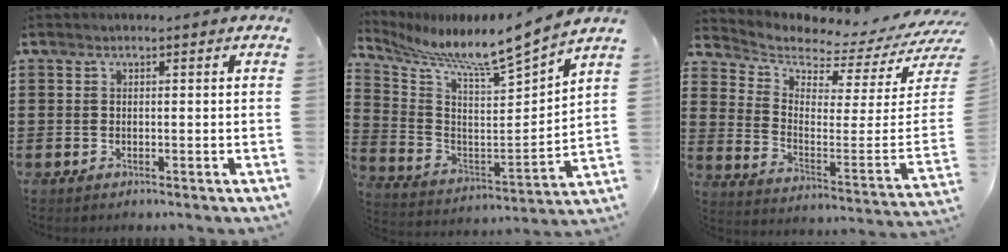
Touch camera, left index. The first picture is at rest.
{"total": 6.4, "force": [6.1, -0.6, 1.9], "torque": [-0.074, -0.061, 0.089]}
{"total": 2.8, "force": [2.6, 0.4, 0.9], "torque": [-0.033, -0.054, 0.037]}